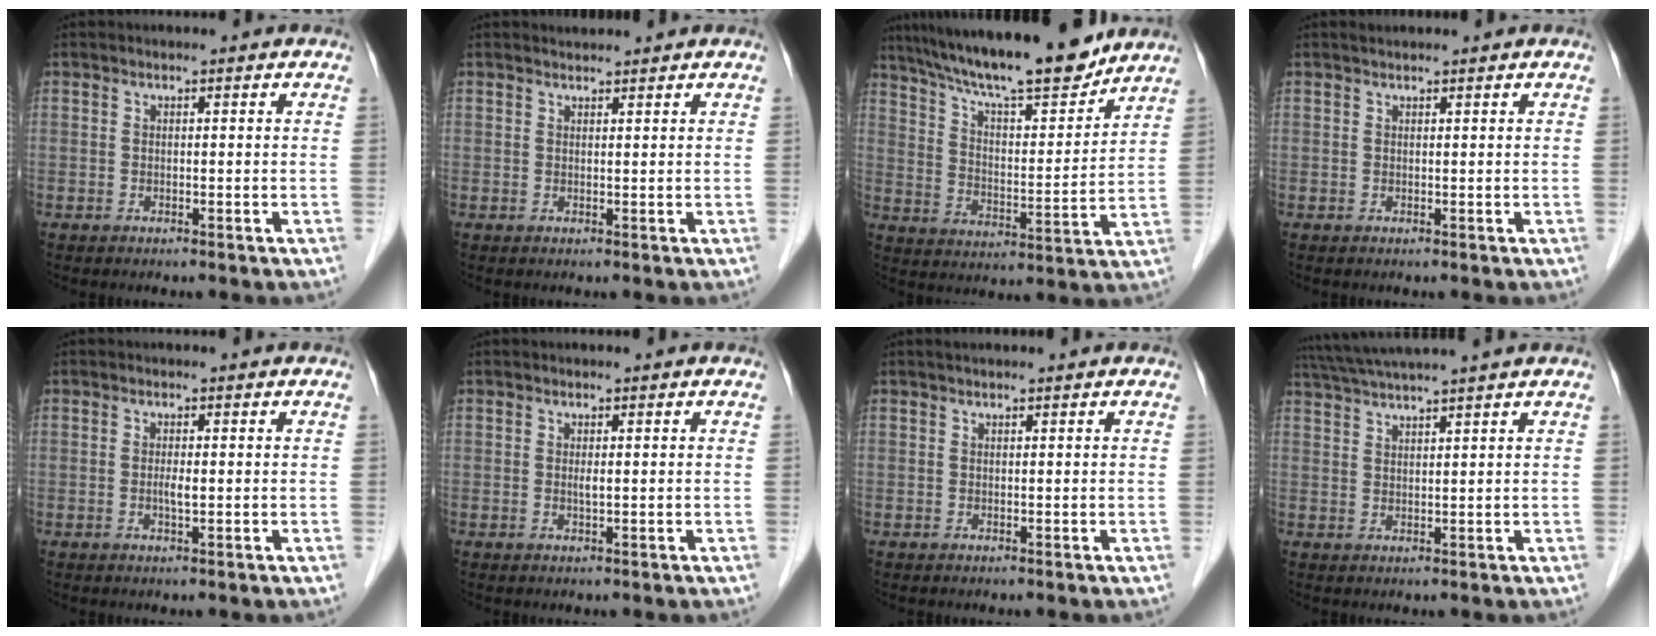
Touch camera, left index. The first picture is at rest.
{"total": 1.2, "force": [1.2, 0.0, -0.1], "torque": [-0.009, 0.007, 0.023]}
{"total": 18.6, "force": [16.0, 2.0, 9.2], "torque": [-0.156, 0.007, 0.258]}
{"total": 1.2, "force": [1.1, 0.0, 0.4], "torque": [-0.008, 0.016, 0.022]}
{"total": 1.4, "force": [0.0, 0.2, 1.3], "torque": [-0.029, -0.003, -0.002]}
{"total": 0.7, "force": [0.2, 0.1, 0.7], "torque": [-0.018, -0.003, 0.003]}
{"total": 1.6, "force": [1.4, 0.0, 0.8], "torque": [-0.009, 0.020, 0.023]}
{"total": 9.8, "force": [8.6, -1.5, 4.4], "torque": [-0.080, 0.028, 0.134]}